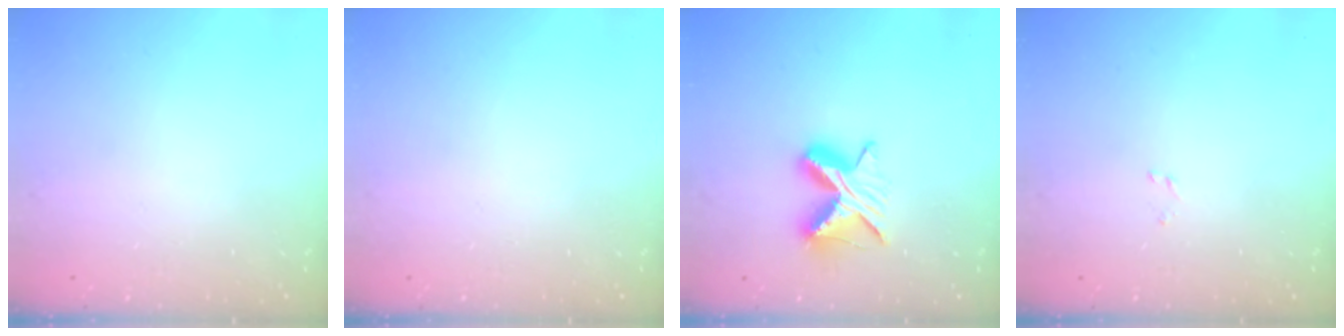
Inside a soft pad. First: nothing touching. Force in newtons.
{"total": 0.0}
{"total": 9.3, "press": 9.3, "slide": 0.2}
{"total": 1.6, "press": 1.5, "slide": 0.3}